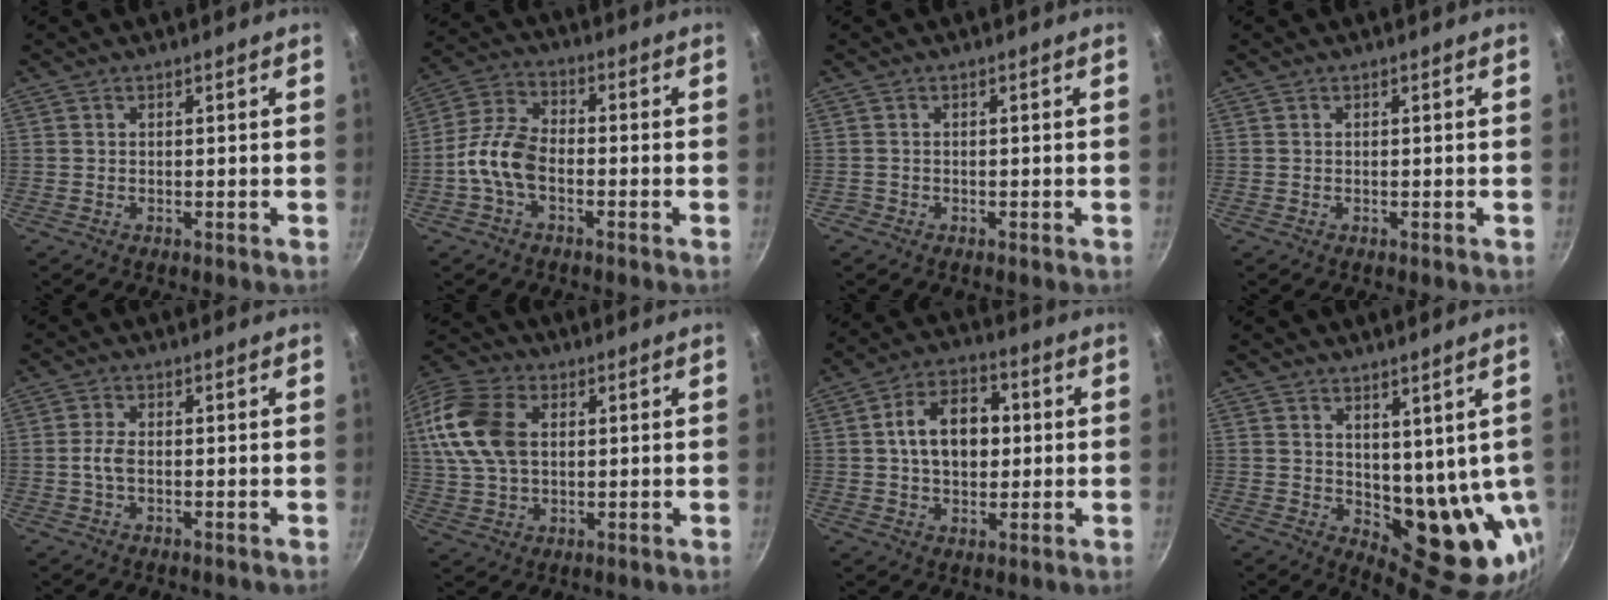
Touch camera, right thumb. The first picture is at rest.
{"total": 8.8, "force": [-2.8, 5.1, 6.6], "torque": [-0.127, 0.038, -0.067]}
{"total": 0.6, "force": [-0.3, 0.5, 0.0], "torque": [0.000, 0.004, -0.007]}
{"total": 0.0}
{"total": 2.7, "force": [-0.4, 1.3, 2.3], "torque": [-0.051, 0.009, -0.013]}
{"total": 16.0, "force": [2.9, 10.8, 11.5], "torque": [-0.225, 0.014, 0.050]}
{"total": 12.0, "force": [1.2, 8.2, 8.7], "torque": [-0.109, 0.017, 0.010]}
{"total": 12.1, "force": [2.7, 7.1, 9.4], "torque": [-0.090, -0.037, 0.061]}